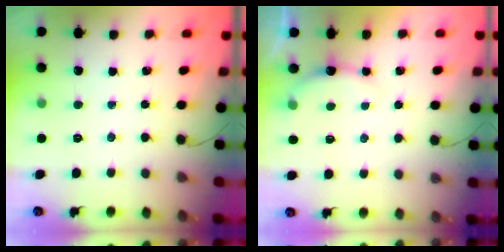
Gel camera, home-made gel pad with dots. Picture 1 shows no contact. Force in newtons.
{"total": 5.0, "press": 4.9, "slide": 0.9}